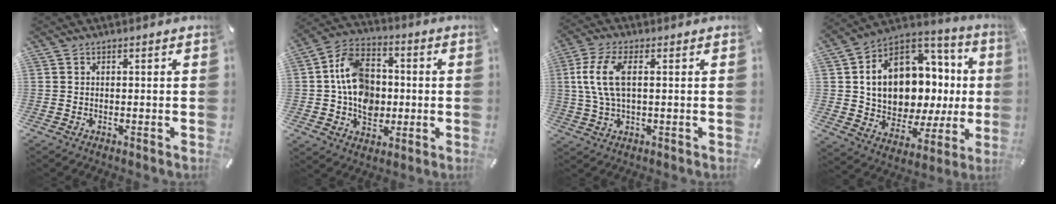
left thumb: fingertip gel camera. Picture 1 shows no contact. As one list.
[{"total": 13.0, "force": [-0.8, 10.9, 7.1], "torque": [-0.140, 0.017, -0.012]}, {"total": 9.2, "force": [1.5, 3.9, 8.3], "torque": [-0.182, -0.004, 0.023]}, {"total": 15.5, "force": [2.4, 11.4, 10.2], "torque": [-0.171, -0.046, 0.048]}]